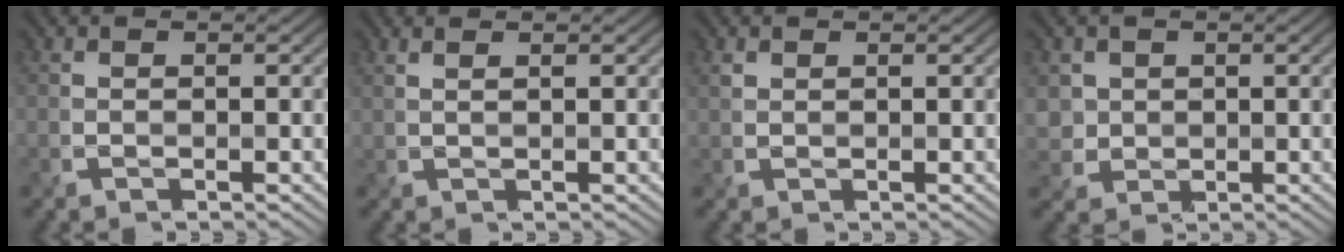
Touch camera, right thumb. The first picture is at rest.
{"total": 1.6, "force": [1.1, 0.5, 1.1], "torque": [-0.012, 0.000, 0.011]}
{"total": 0.6, "force": [0.6, 0.3, 0.1], "torque": [-0.011, -0.004, 0.015]}
{"total": 2.8, "force": [1.0, 2.5, 0.3], "torque": [-0.024, -0.006, 0.024]}